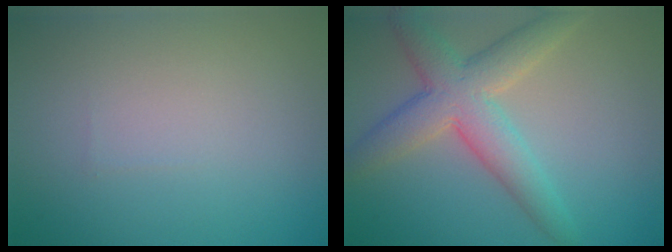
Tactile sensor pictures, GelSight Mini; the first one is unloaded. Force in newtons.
{"total": 6.2, "press": 6.2, "slide": 0.2}